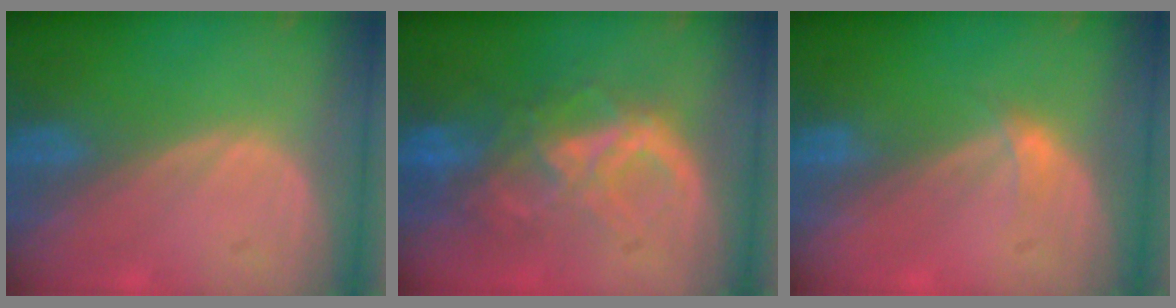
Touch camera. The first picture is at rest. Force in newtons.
{"total": 8.8, "press": 7.6, "slide": 4.5}
{"total": 1.2, "press": 1.2, "slide": 0.1}